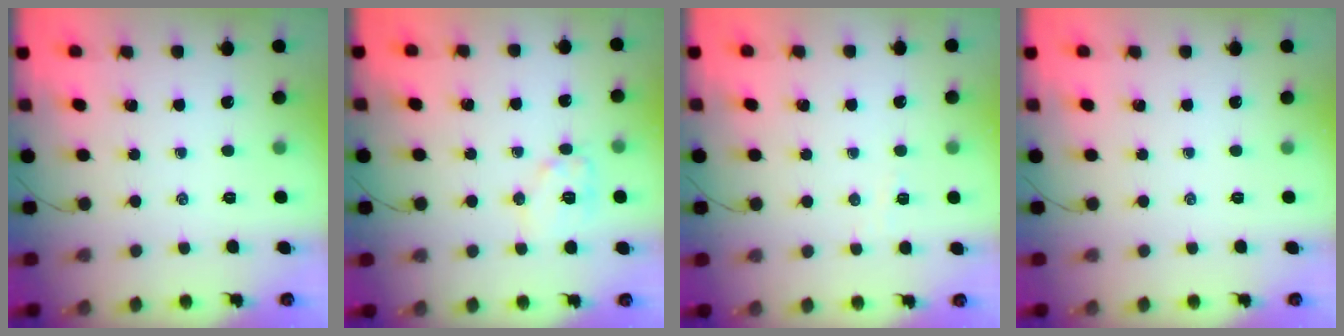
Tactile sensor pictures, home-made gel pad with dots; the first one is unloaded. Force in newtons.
{"total": 8.7, "press": 8.7, "slide": 0.2}
{"total": 3.0, "press": 3.0, "slide": 0.7}
{"total": 0.0}